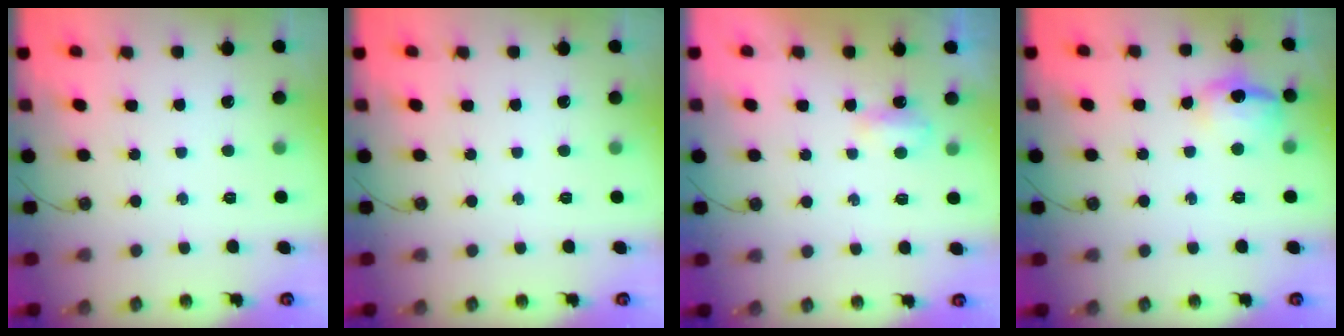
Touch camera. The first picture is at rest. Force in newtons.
{"total": 0.0}
{"total": 3.5, "press": 3.5, "slide": 0.6}
{"total": 12.0, "press": 12.0, "slide": 0.8}